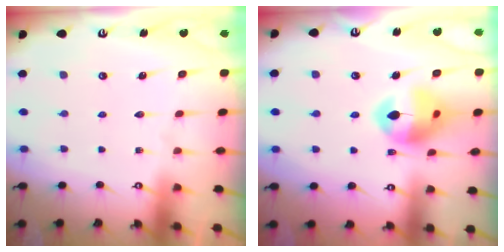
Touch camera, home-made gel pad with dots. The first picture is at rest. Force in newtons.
{"total": 14.8, "press": 14.7, "slide": 1.7}